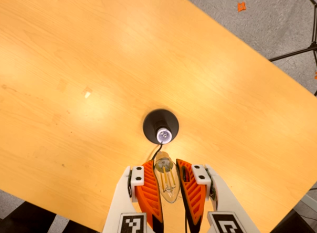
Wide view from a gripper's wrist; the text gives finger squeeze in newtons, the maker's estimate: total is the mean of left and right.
{"total": 22.8, "left": 25.3, "right": 20.4}